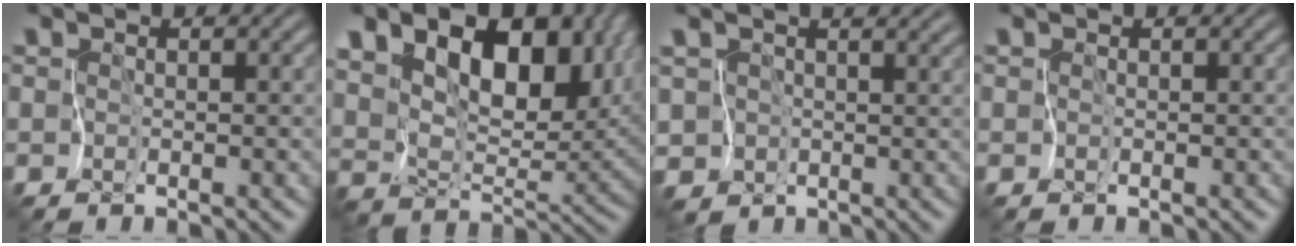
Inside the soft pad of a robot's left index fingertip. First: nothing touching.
{"total": 13.7, "force": [6.3, 7.9, 9.3], "torque": [-0.169, 0.012, 0.115]}
{"total": 3.0, "force": [0.9, 2.5, 1.2], "torque": [-0.035, 0.009, 0.006]}
{"total": 0.0}